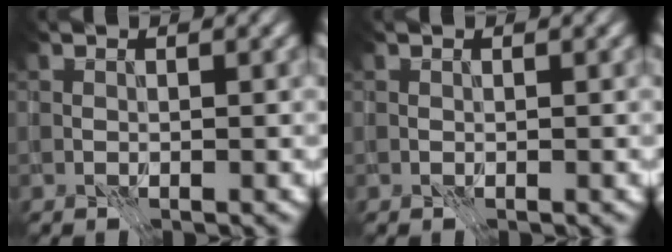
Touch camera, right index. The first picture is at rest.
{"total": 0.0}